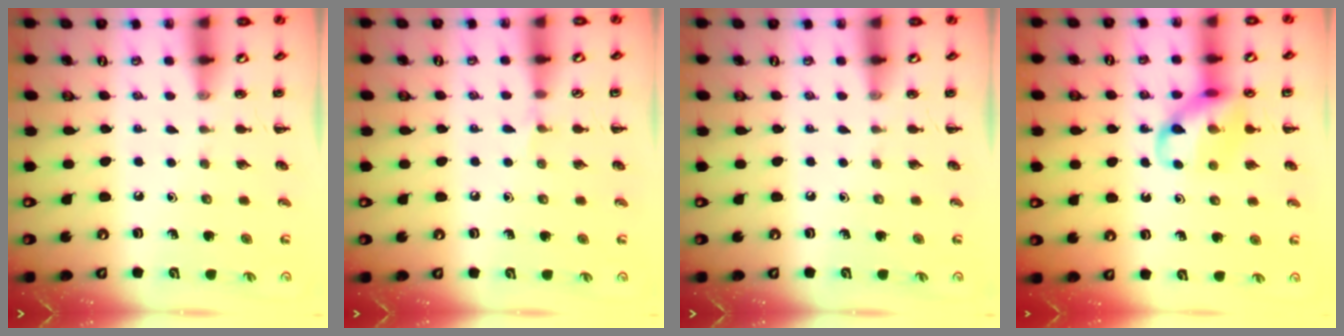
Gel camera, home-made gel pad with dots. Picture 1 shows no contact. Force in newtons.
{"total": 3.6, "press": 3.4, "slide": 1.2}
{"total": 0.0}
{"total": 12.1, "press": 11.9, "slide": 2.0}